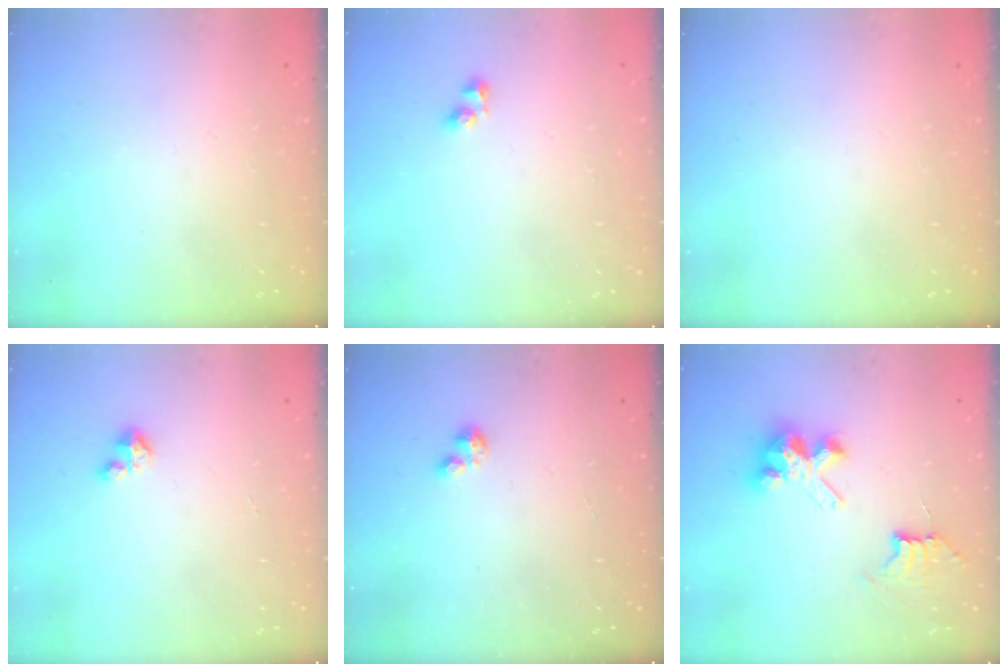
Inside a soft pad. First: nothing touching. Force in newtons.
{"total": 3.5, "press": 3.4, "slide": 0.9}
{"total": 0.0}
{"total": 1.5, "press": 1.5, "slide": 0.2}
{"total": 0.7, "press": 0.6, "slide": 0.2}
{"total": 7.8, "press": 7.8, "slide": 0.6}